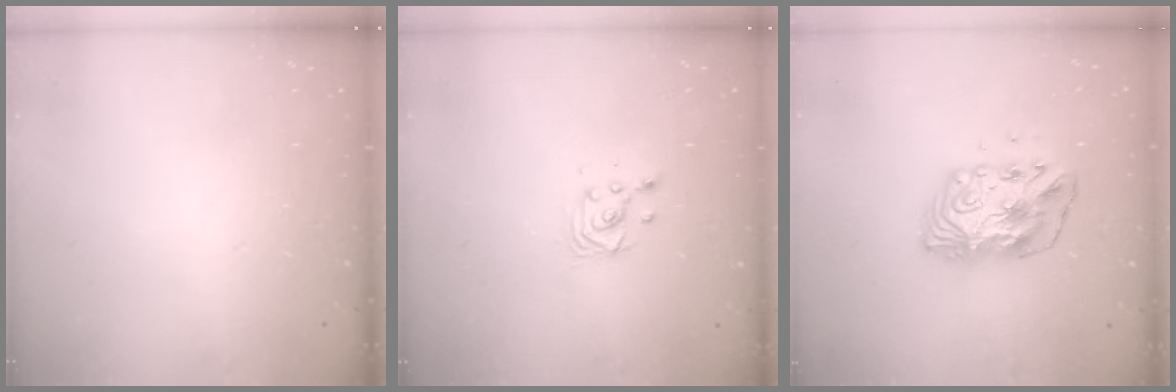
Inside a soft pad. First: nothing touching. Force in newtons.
{"total": 3.3, "press": 3.2, "slide": 0.6}
{"total": 9.9, "press": 9.9, "slide": 0.9}